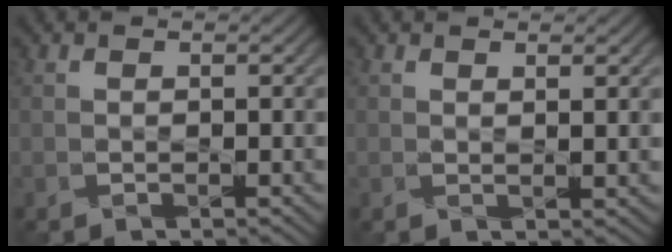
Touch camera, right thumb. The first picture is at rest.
{"total": 1.3, "force": [1.2, -0.1, 0.5], "torque": [-0.012, 0.000, 0.026]}